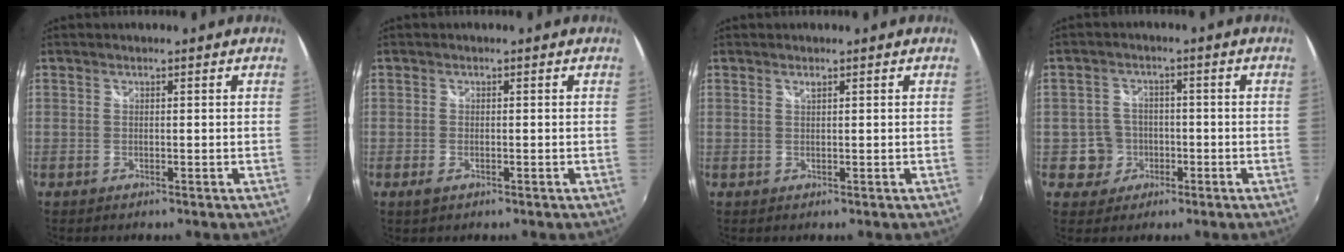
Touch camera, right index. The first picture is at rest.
{"total": 1.4, "force": [-0.8, 0.7, 0.9], "torque": [-0.019, -0.004, -0.014]}
{"total": 0.6, "force": [0.5, -0.1, 0.3], "torque": [-0.004, 0.001, 0.009]}
{"total": 4.9, "force": [-1.5, 4.7, 0.2], "torque": [-0.011, 0.017, -0.019]}